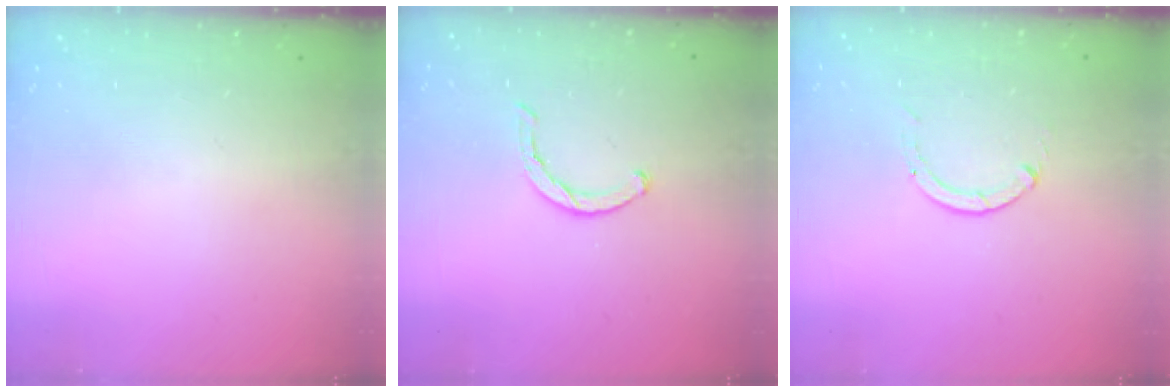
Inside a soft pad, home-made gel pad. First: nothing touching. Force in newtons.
{"total": 1.8, "press": 1.8, "slide": 0.3}
{"total": 0.0}